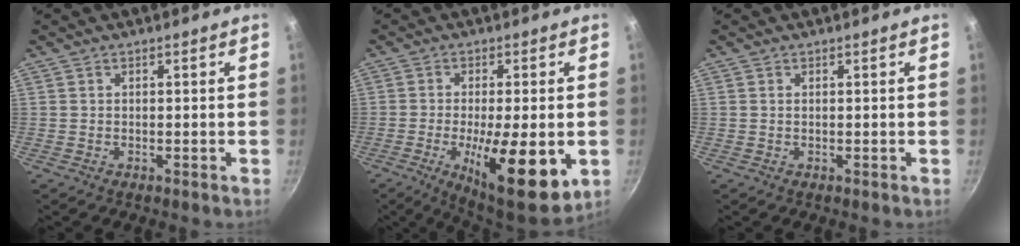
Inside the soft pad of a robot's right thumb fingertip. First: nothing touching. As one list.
[{"total": 16.7, "force": [-4.3, 5.5, 15.2], "torque": [-0.215, -0.021, -0.047]}, {"total": 0.0}]